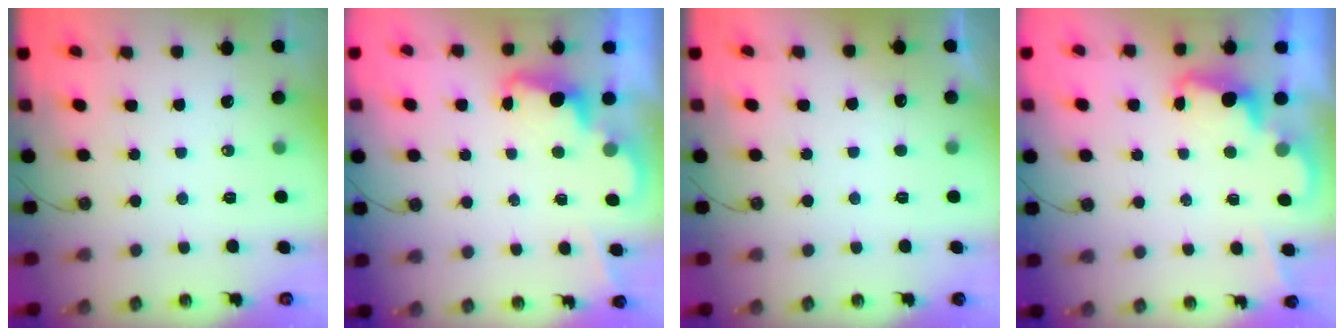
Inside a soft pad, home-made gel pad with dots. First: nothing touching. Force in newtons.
{"total": 2.5, "press": 2.4, "slide": 0.5}
{"total": 2.6, "press": 2.4, "slide": 1.0}
{"total": 2.5, "press": 2.4, "slide": 0.5}